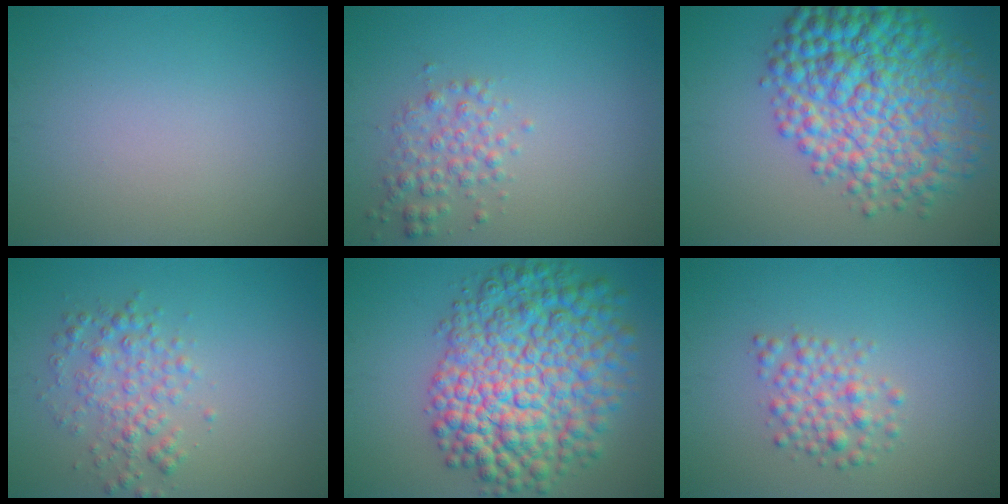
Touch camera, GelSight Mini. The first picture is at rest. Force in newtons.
{"total": 2.4, "press": 2.4, "slide": 0.0}
{"total": 11.3, "press": 11.3, "slide": 0.2}
{"total": 3.0, "press": 3.0, "slide": 0.0}
{"total": 12.2, "press": 12.2, "slide": 0.3}
{"total": 2.7, "press": 2.7, "slide": 0.1}